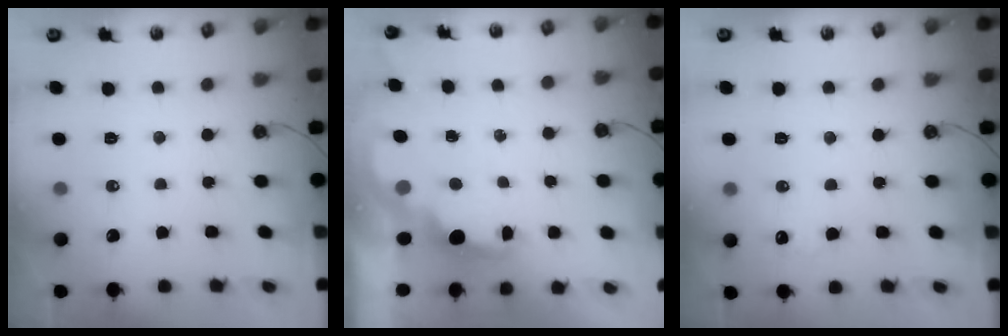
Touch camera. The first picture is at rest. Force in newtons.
{"total": 1.7, "press": 1.5, "slide": 0.7}
{"total": 6.5, "press": 6.5, "slide": 0.7}